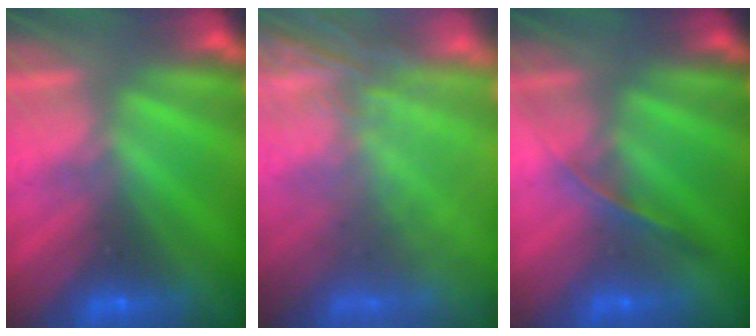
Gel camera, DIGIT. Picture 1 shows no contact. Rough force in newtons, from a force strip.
{"total": 5.6}
{"total": 1.5}